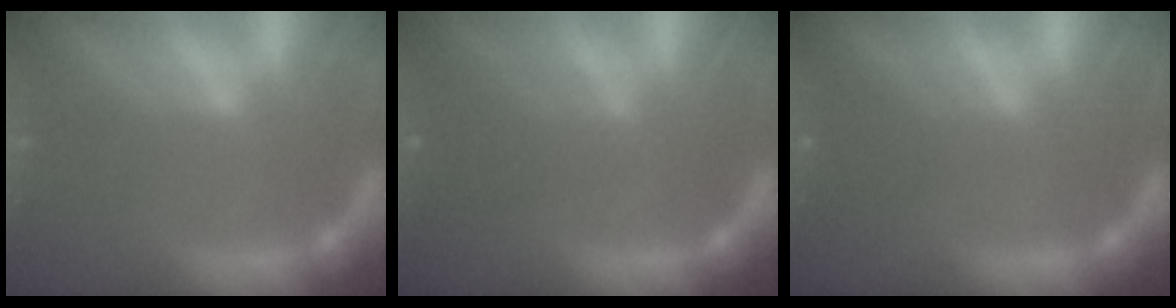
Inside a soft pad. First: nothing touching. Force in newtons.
{"total": 3.0}
{"total": 2.0}